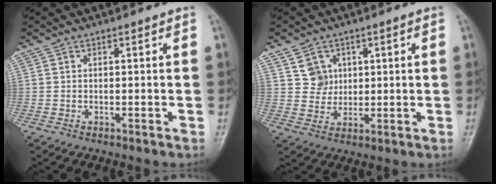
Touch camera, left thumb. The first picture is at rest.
{"total": 4.4, "force": [1.8, 4.0, 0.6], "torque": [0.014, -0.010, 0.034]}